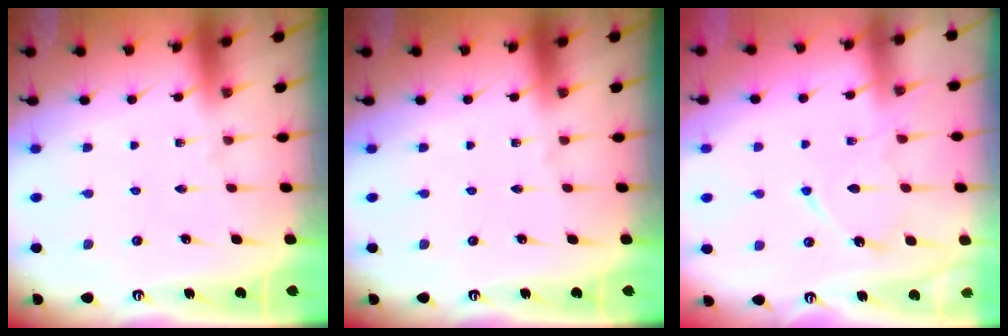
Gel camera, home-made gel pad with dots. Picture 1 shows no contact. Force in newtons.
{"total": 0.0}
{"total": 11.0, "press": 11.0, "slide": 1.2}